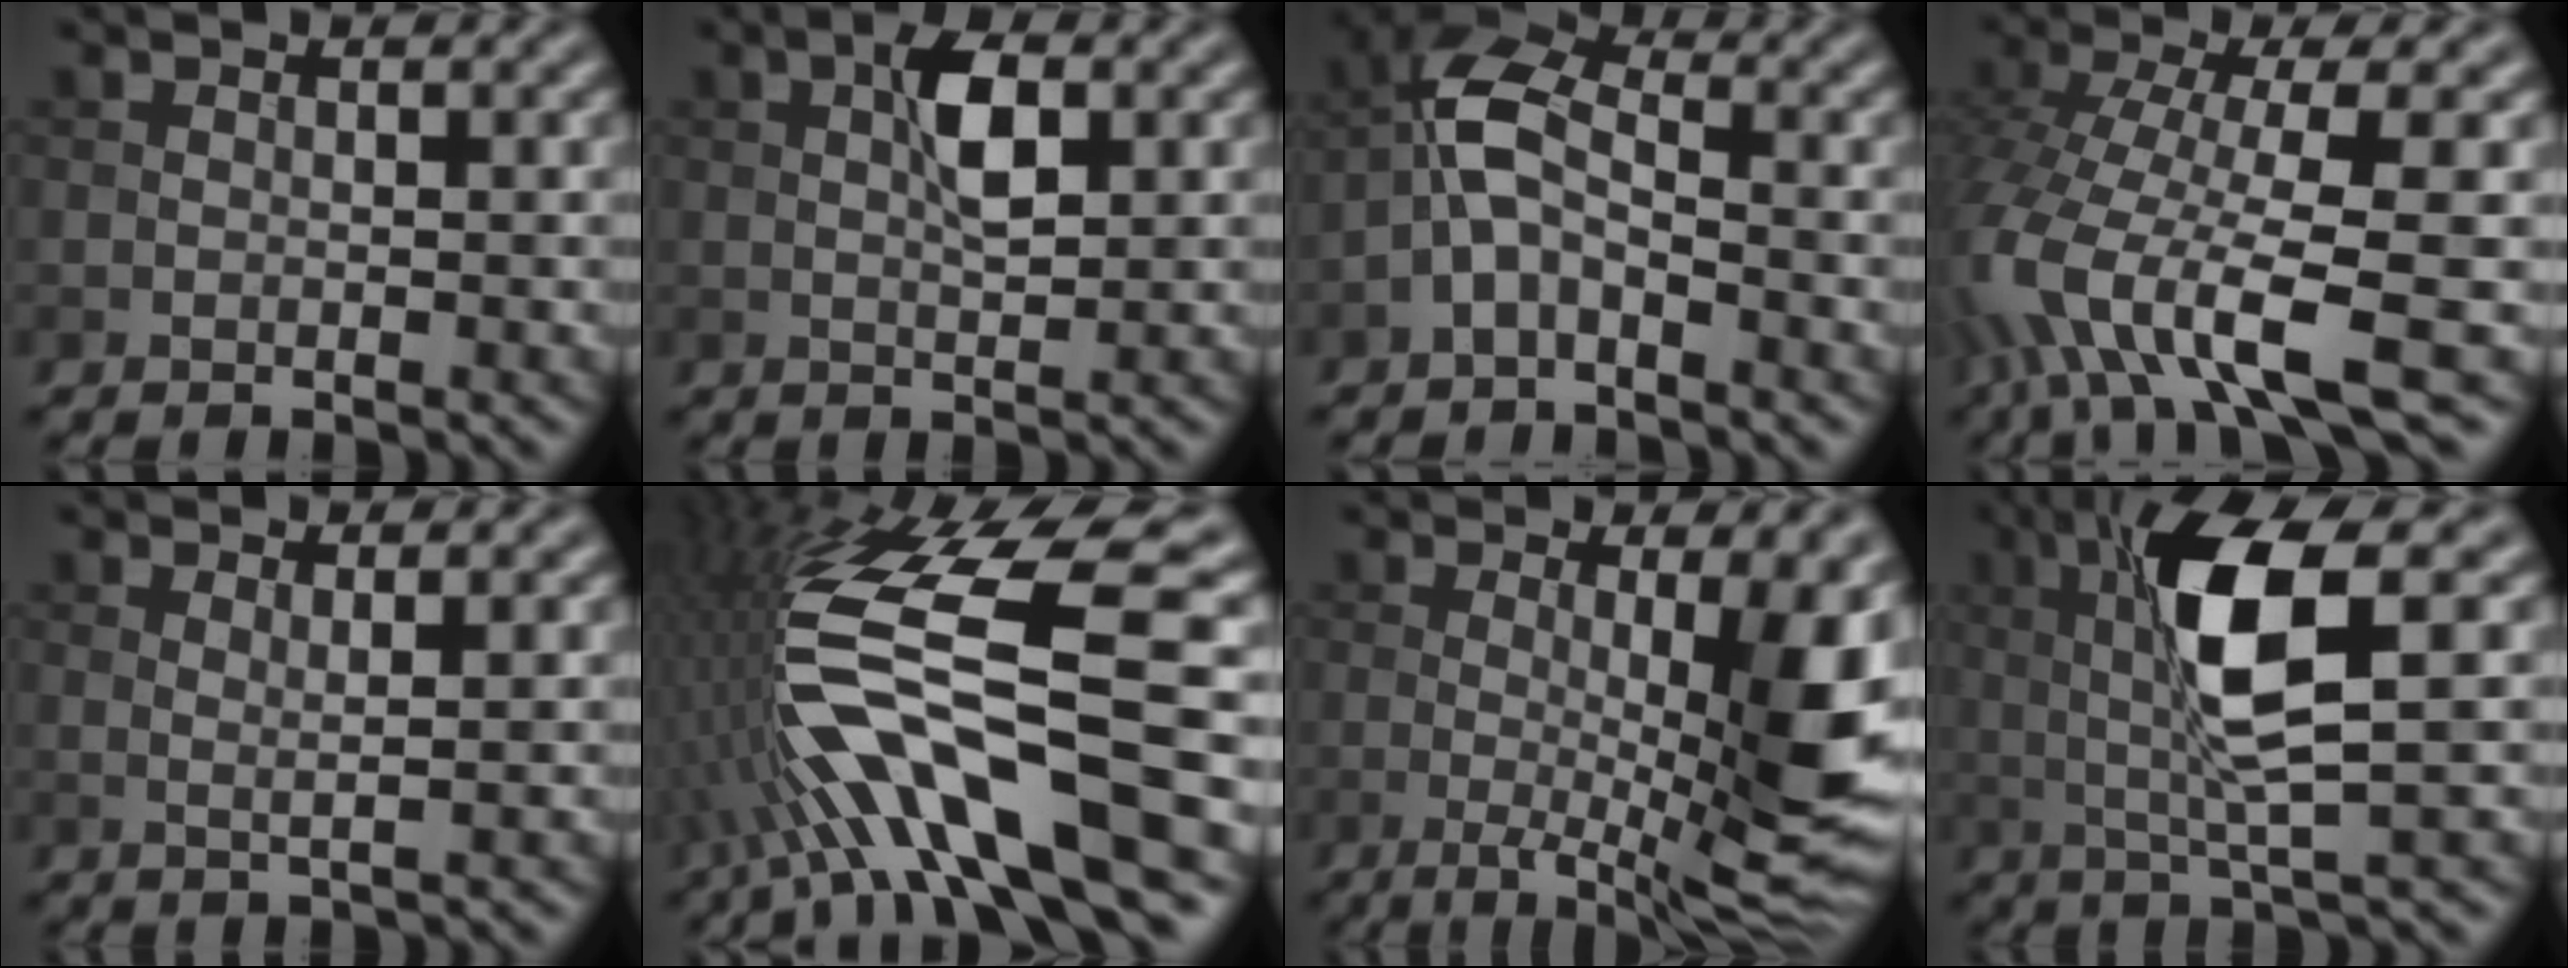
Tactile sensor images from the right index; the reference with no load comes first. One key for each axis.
{"total": 3.6, "fx": 0.8, "fy": 1.1, "fz": 3.3, "tx": -0.060, "ty": 0.005, "tz": 0.012}
{"total": 4.8, "fx": -1.7, "fy": 2.3, "fz": 3.9, "tx": -0.084, "ty": 0.017, "tz": -0.043}
{"total": 10.5, "fx": -4.7, "fy": 3.0, "fz": 8.9, "tx": -0.184, "ty": -0.006, "tz": -0.092}
{"total": 1.6, "fx": 0.7, "fy": 0.4, "fz": 1.4, "tx": -0.023, "ty": 0.000, "tz": 0.006}
{"total": 14.8, "fx": -4.2, "fy": 3.3, "fz": 13.8, "tx": -0.266, "ty": 0.018, "tz": -0.067}
{"total": 11.1, "fx": -0.2, "fy": 2.6, "fz": 10.8, "tx": -0.144, "ty": -0.010, "tz": -0.002}
{"total": 8.2, "fx": 1.4, "fy": 1.5, "fz": 7.9, "tx": -0.147, "ty": 0.000, "tz": 0.030}